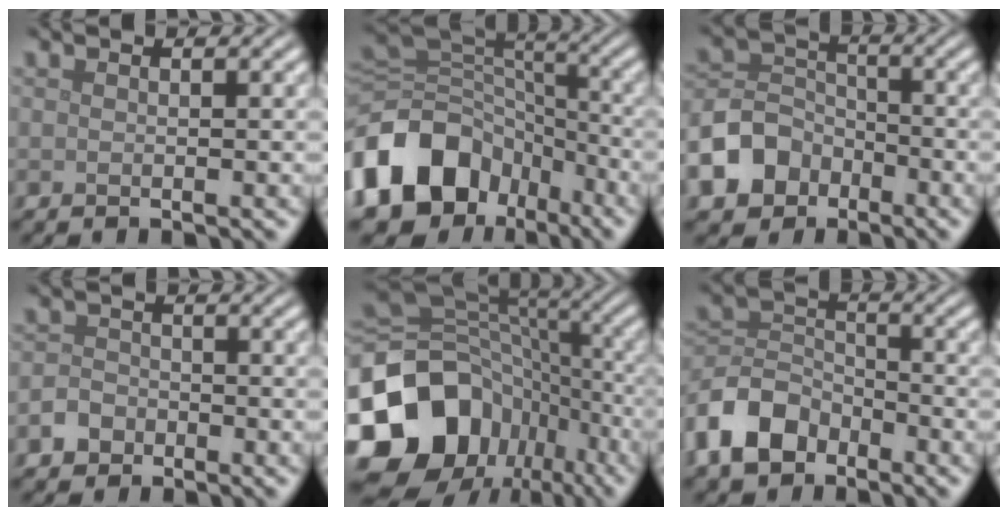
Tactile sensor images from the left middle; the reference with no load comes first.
{"total": 13.8, "force": [-6.3, 10.4, 6.5], "torque": [-0.157, -0.009, -0.112]}
{"total": 6.7, "force": [-3.9, 5.0, 2.1], "torque": [-0.037, 0.003, -0.084]}
{"total": 2.2, "force": [-1.2, 1.6, 0.7], "torque": [-0.009, 0.003, -0.027]}
{"total": 20.3, "force": [-8.5, 16.0, 9.2], "torque": [-0.214, -0.018, -0.137]}
{"total": 6.3, "force": [-4.0, 4.0, 2.8], "torque": [-0.054, 0.002, -0.094]}